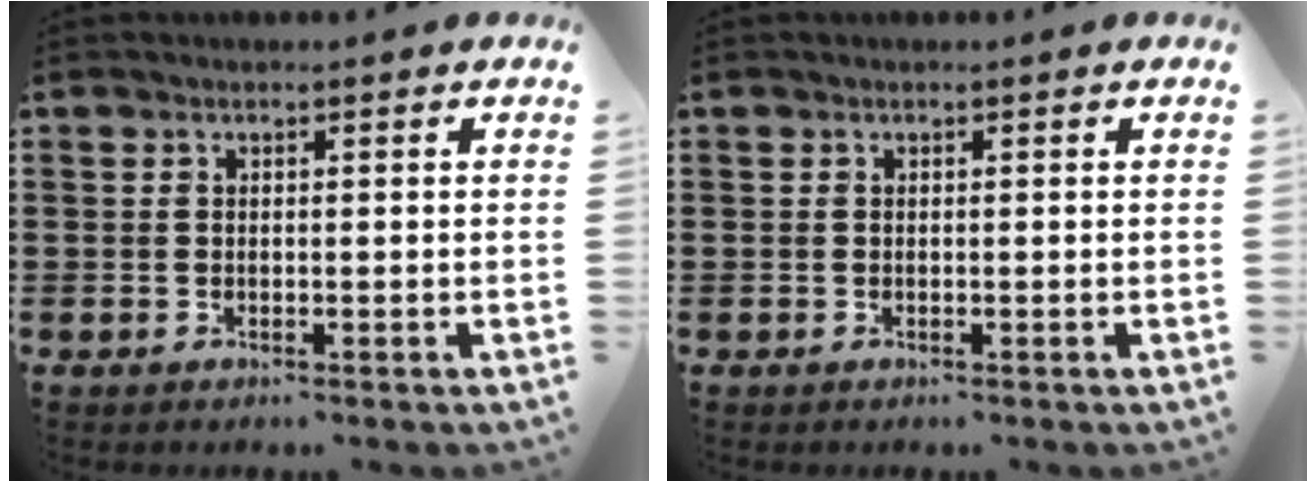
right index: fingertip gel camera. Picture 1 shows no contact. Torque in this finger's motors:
{"motor_torque": [0.00, 0.00, 0.00, 0.00]}